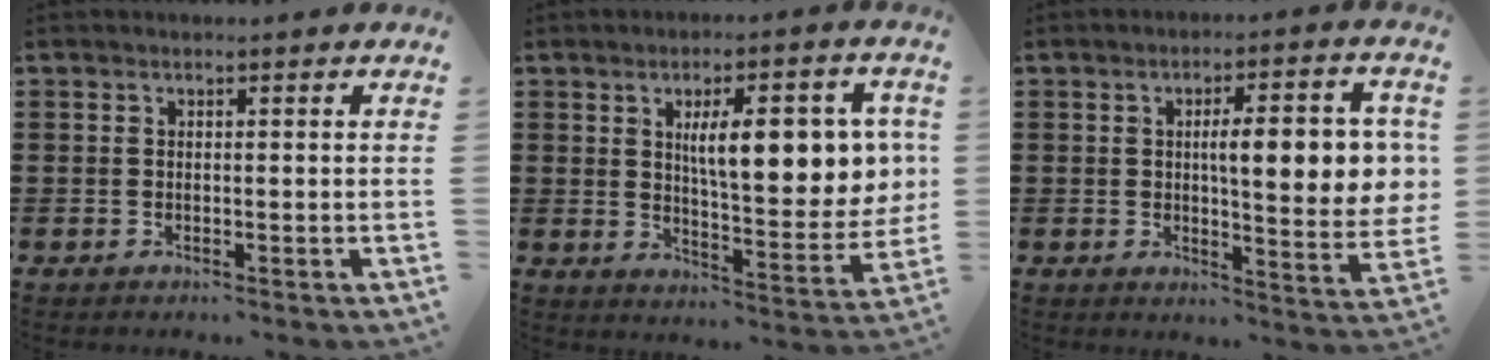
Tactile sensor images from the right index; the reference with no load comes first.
{"total": 11.9, "force": [3.0, 4.0, 10.8], "torque": [-0.166, -0.003, 0.044]}
{"total": 10.2, "force": [1.5, 2.2, 9.8], "torque": [-0.148, -0.004, 0.017]}